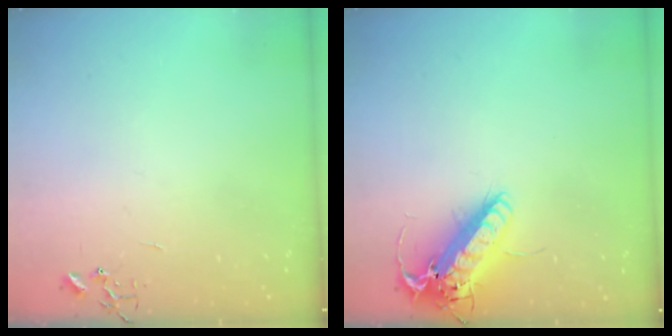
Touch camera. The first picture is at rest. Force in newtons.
{"total": 17.8, "press": 17.5, "slide": 3.4}